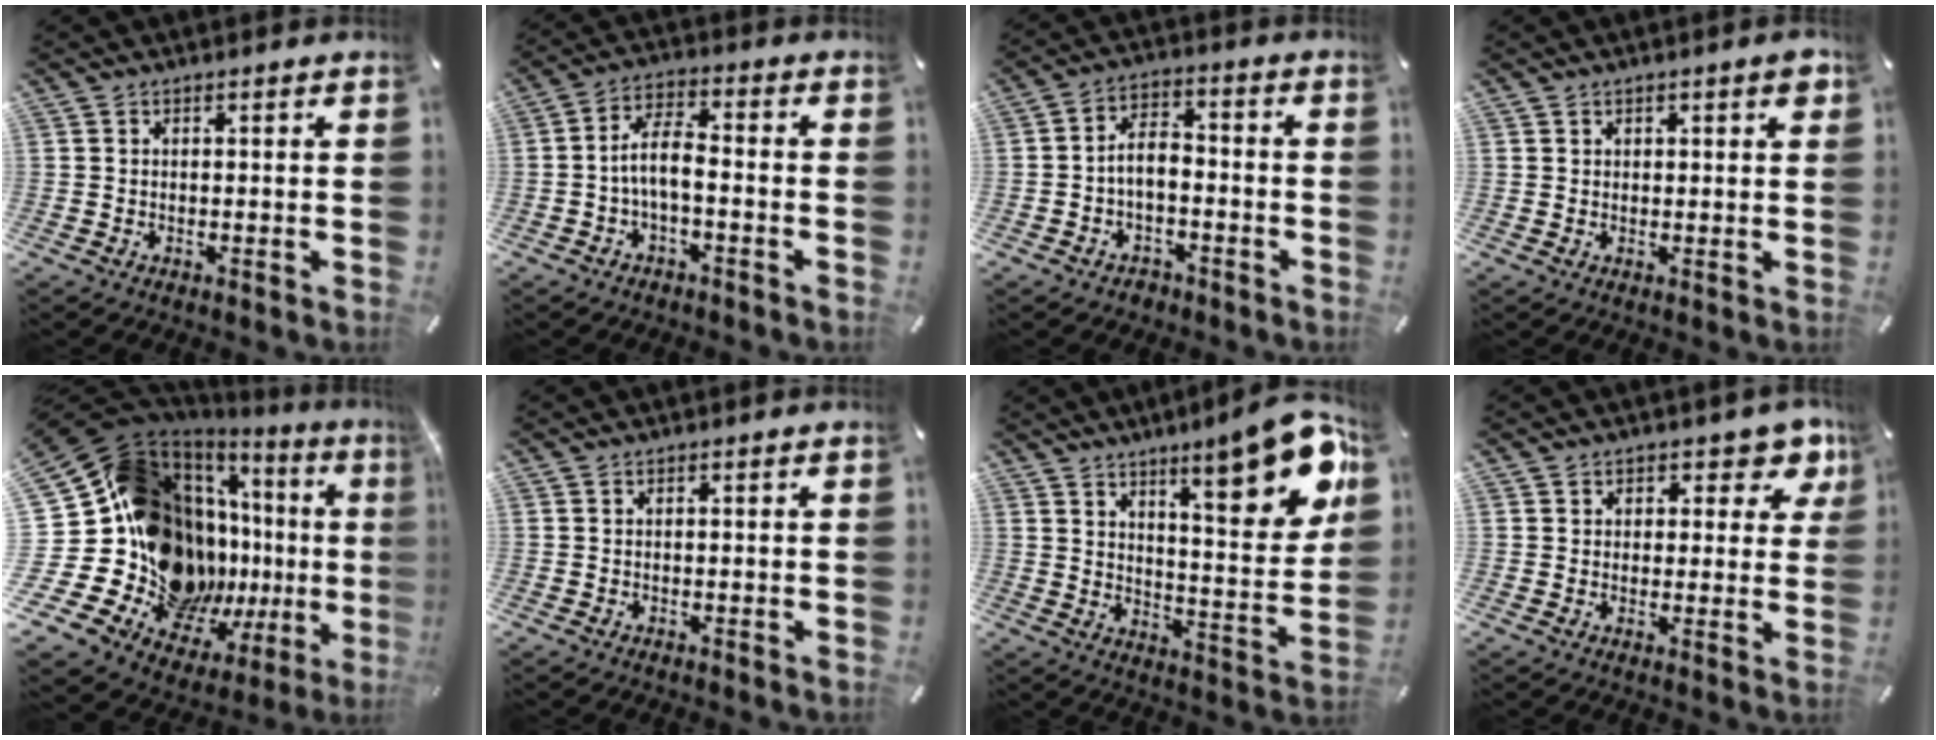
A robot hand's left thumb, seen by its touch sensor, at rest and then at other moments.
{"total": 7.2, "force": [-1.9, 3.3, 6.2], "torque": [-0.117, 0.016, -0.035]}
{"total": 5.1, "force": [-2.0, 3.3, 3.3], "torque": [-0.065, 0.011, -0.039]}
{"total": 1.8, "force": [1.1, 0.8, 1.1], "torque": [-0.013, 0.000, 0.017]}
{"total": 27.9, "force": [-0.5, 19.3, 20.1], "torque": [-0.343, -0.089, 0.056]}
{"total": 0.0}
{"total": 18.9, "force": [11.8, 6.2, 13.3], "torque": [-0.167, -0.088, 0.185]}
{"total": 6.2, "force": [3.4, 4.3, 2.8], "torque": [-0.021, -0.017, 0.054]}